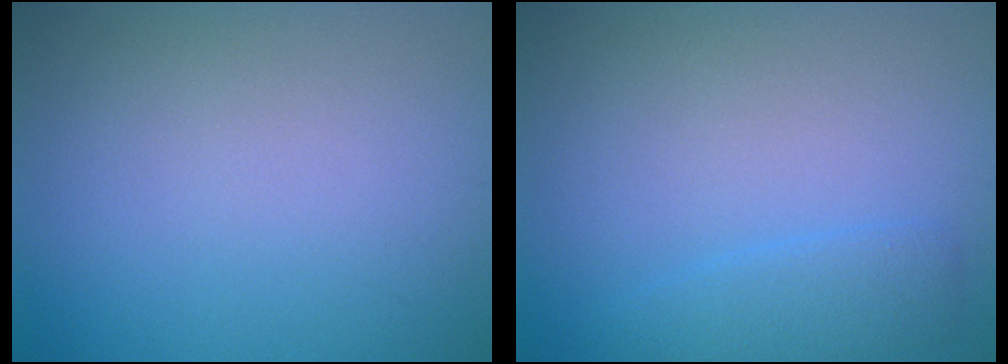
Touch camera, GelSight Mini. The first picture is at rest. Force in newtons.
{"total": 1.9, "press": 1.9, "slide": 0.2}